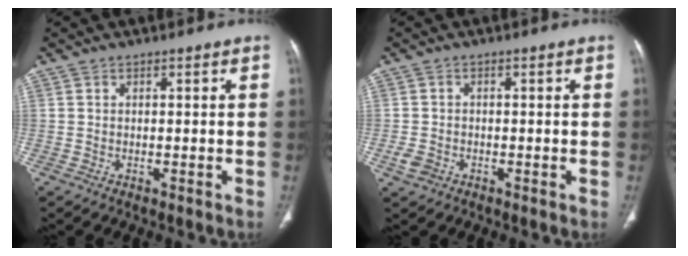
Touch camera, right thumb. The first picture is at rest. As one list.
[{"total": 2.5, "force": [-1.1, 1.9, 1.2], "torque": [-0.022, 0.001, -0.018]}]